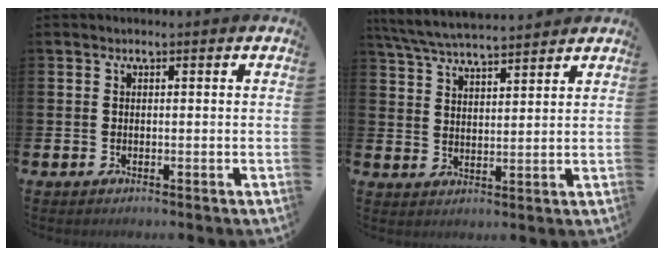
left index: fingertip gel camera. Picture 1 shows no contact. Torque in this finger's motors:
{"motor_torque": [0.98, -1.16, 0.16, 0.21]}